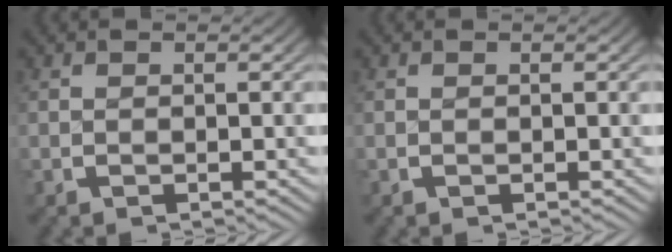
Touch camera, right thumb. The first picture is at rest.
{"total": 0.0}